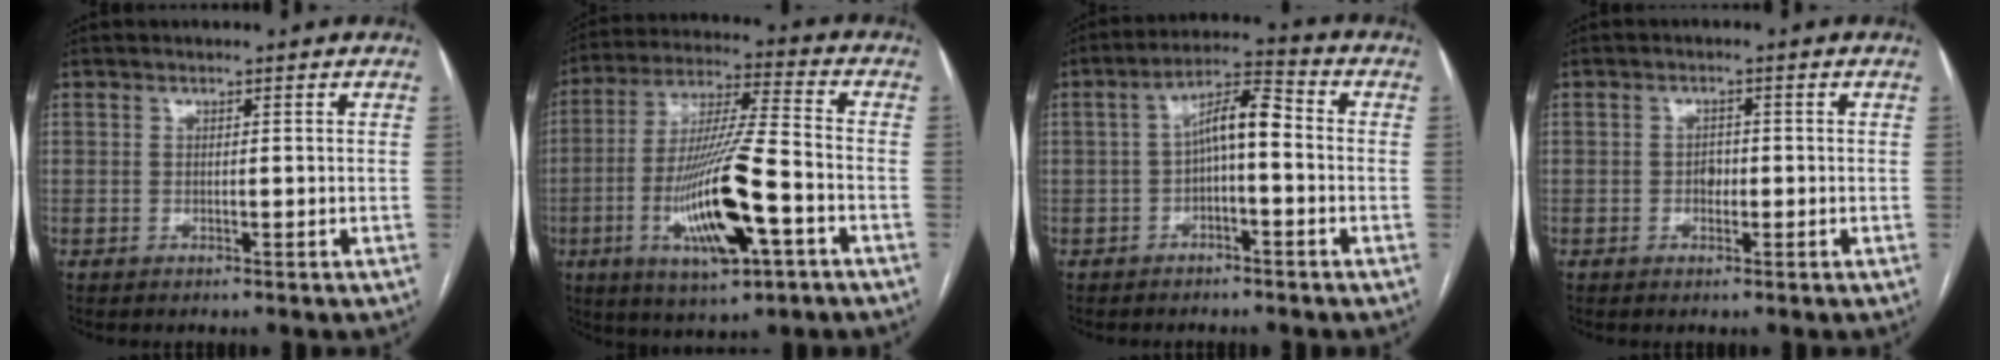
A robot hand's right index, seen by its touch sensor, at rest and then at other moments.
{"total": 16.9, "force": [-5.6, 2.3, 15.8], "torque": [-0.311, -0.012, -0.093]}
{"total": 7.1, "force": [-0.4, 2.0, 6.9], "torque": [-0.124, 0.031, -0.010]}
{"total": 1.6, "force": [-0.3, 1.1, 1.1], "torque": [-0.013, 0.005, -0.005]}